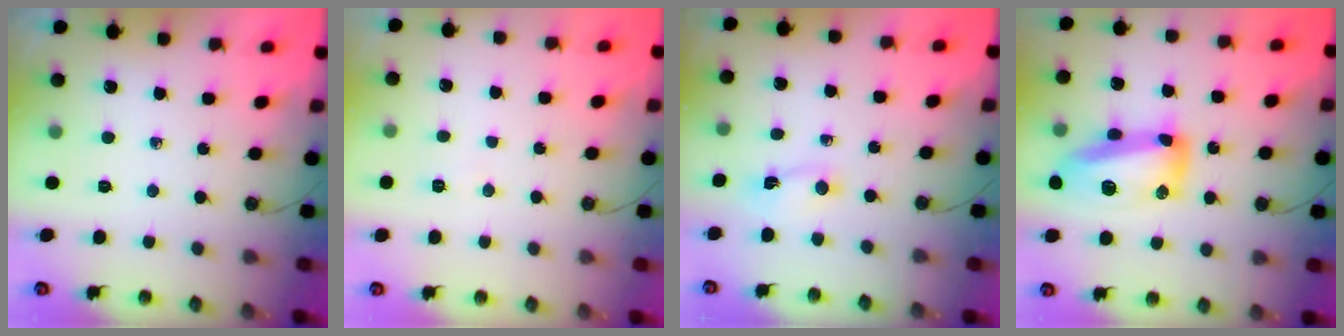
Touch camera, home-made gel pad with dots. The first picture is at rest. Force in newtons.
{"total": 3.9, "press": 3.8, "slide": 1.0}
{"total": 1.4, "press": 1.4, "slide": 0.3}
{"total": 17.7, "press": 16.6, "slide": 6.0}